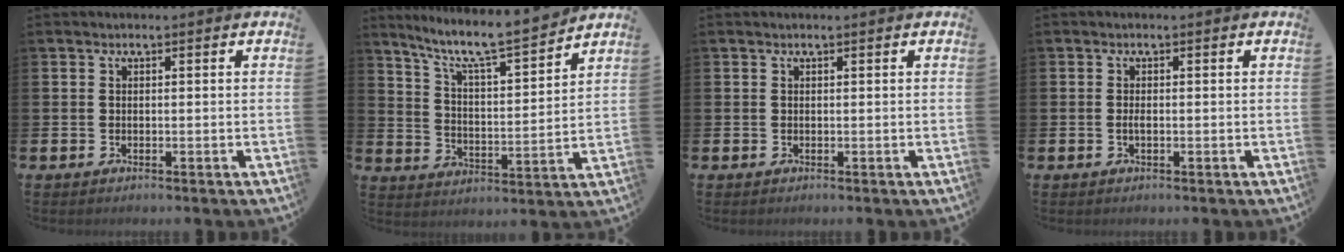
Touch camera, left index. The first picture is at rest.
{"total": 8.7, "force": [7.8, 0.8, 3.7], "torque": [-0.098, -0.057, 0.130]}
{"total": 0.0}
{"total": 0.8, "force": [-0.2, 0.2, 0.7], "torque": [-0.022, 0.002, -0.002]}